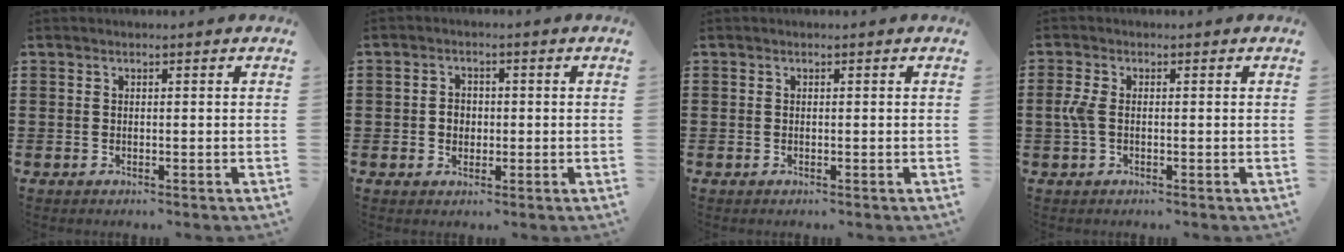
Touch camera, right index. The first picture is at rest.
{"total": 2.3, "force": [-0.2, 2.0, 1.1], "torque": [-0.027, 0.007, -0.007]}
{"total": 0.0}
{"total": 2.8, "force": [-0.4, 1.4, 2.4], "torque": [-0.067, -0.004, -0.014]}